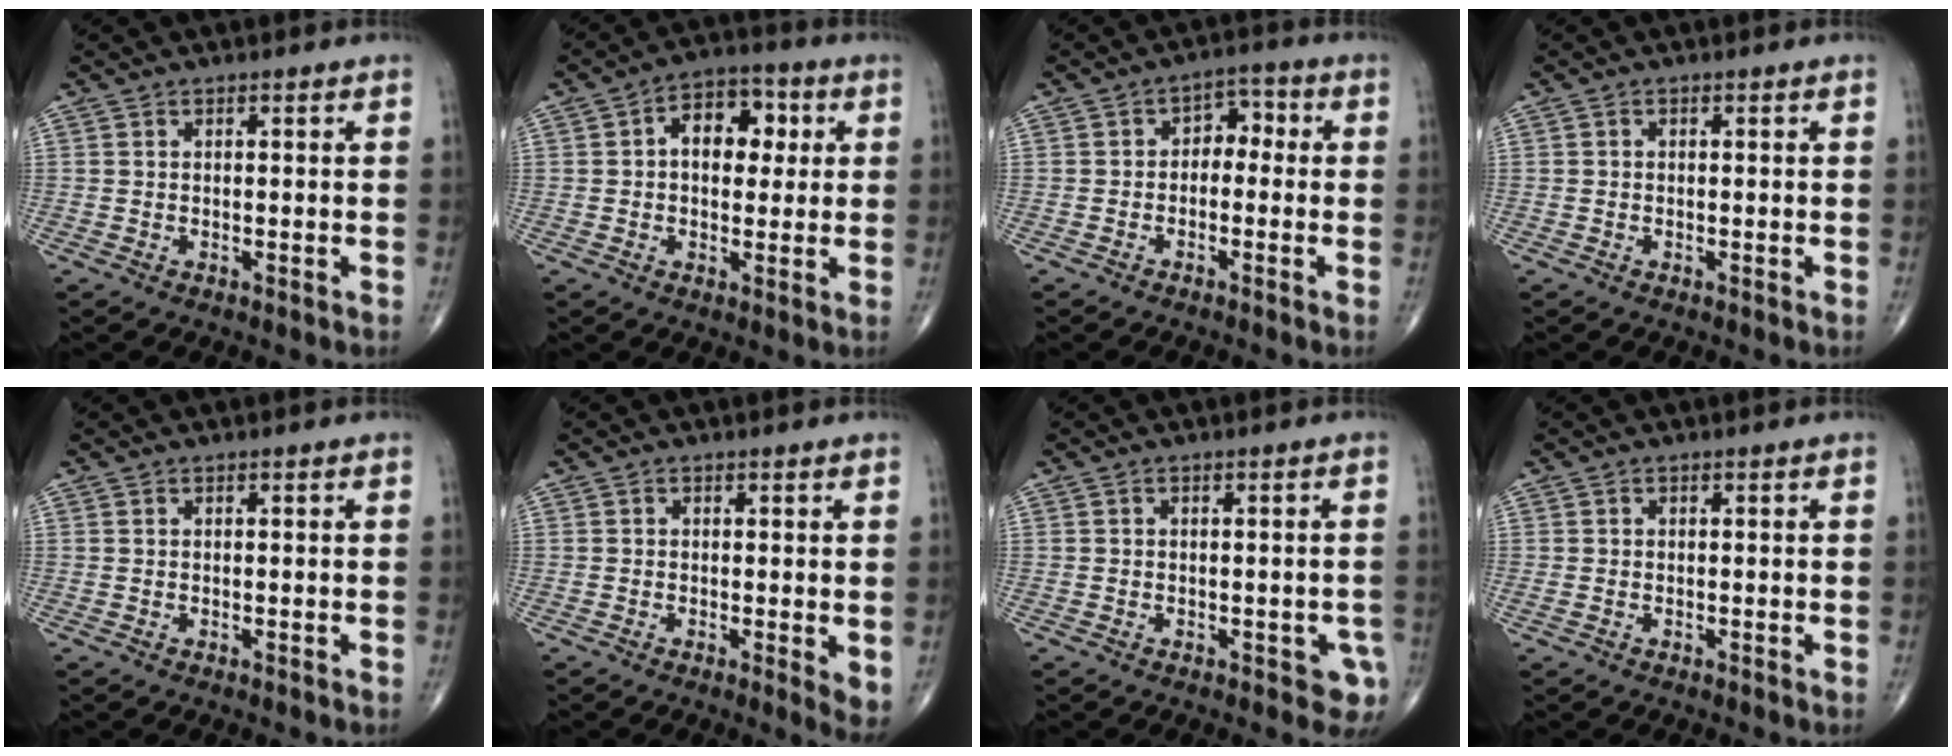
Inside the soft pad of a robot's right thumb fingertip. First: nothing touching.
{"total": 9.7, "force": [1.8, 6.4, 7.1], "torque": [-0.070, 0.017, 0.021]}
{"total": 4.4, "force": [-0.6, 3.2, 3.0], "torque": [-0.017, 0.028, -0.025]}
{"total": 0.0}
{"total": 0.0}
{"total": 3.7, "force": [-0.4, 1.1, 3.5], "torque": [-0.050, -0.011, -0.011]}
{"total": 4.0, "force": [-1.7, 2.1, 2.9], "torque": [-0.012, 0.003, -0.020]}
{"total": 1.0, "force": [-0.3, 0.6, 0.7], "torque": [-0.019, -0.002, -0.005]}